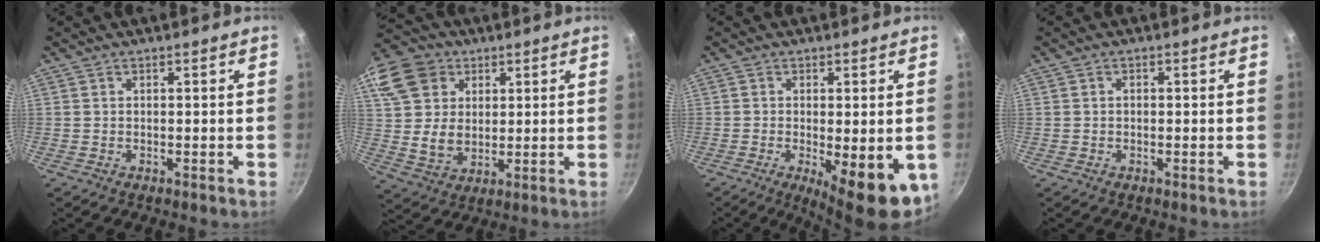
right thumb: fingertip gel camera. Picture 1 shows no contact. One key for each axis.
{"total": 20.6, "fx": 9.0, "fy": 15.9, "fz": 9.6, "tx": -0.219, "ty": 0.013, "tz": 0.170}
{"total": 12.4, "fx": -3.6, "fy": 4.0, "fz": 11.2, "tx": -0.136, "ty": -0.012, "tz": -0.037}
{"total": 0.8, "fx": 0.0, "fy": 0.5, "fz": 0.5, "tx": -0.008, "ty": 0.004, "tz": -0.001}